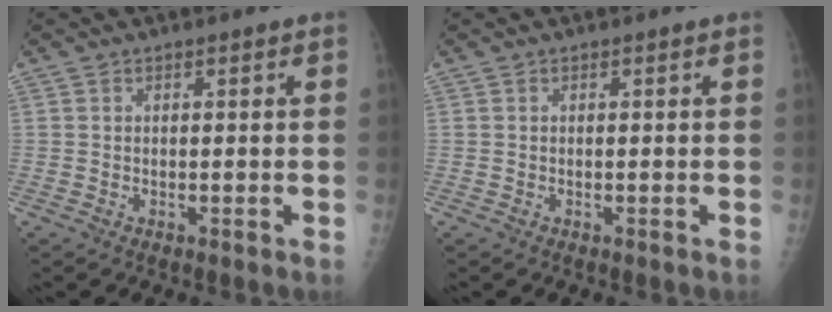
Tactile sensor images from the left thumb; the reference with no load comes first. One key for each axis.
{"total": 0.0}